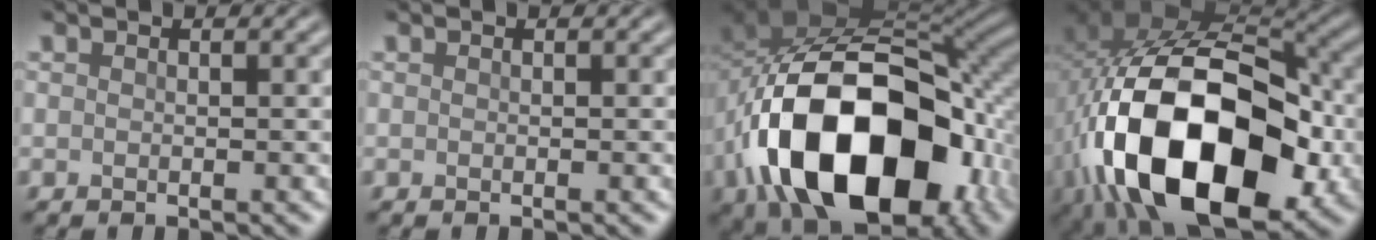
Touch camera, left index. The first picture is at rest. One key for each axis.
{"total": 0.0}
{"total": 18.6, "fx": -6.1, "fy": 11.9, "fz": 12.9, "tx": -0.223, "ty": -0.029, "tz": -0.091}
{"total": 20.2, "fx": -6.1, "fy": 12.0, "fz": 15.0, "tx": -0.289, "ty": -0.021, "tz": -0.084}